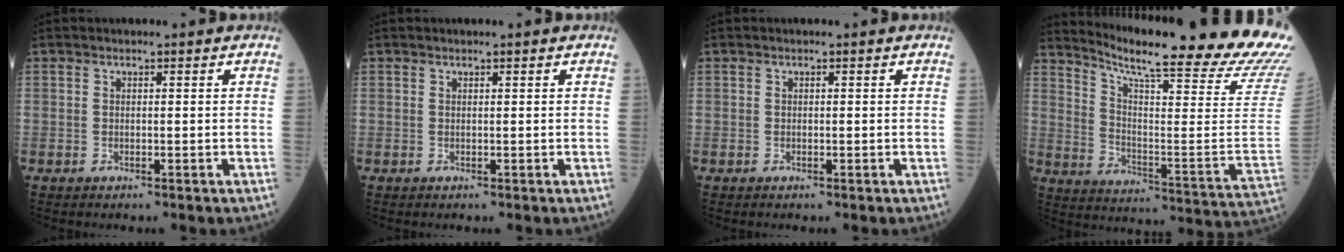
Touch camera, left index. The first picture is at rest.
{"total": 0.0}
{"total": 0.0}
{"total": 28.8, "force": [24.8, -0.1, 14.6], "torque": [-0.237, -0.114, 0.320]}